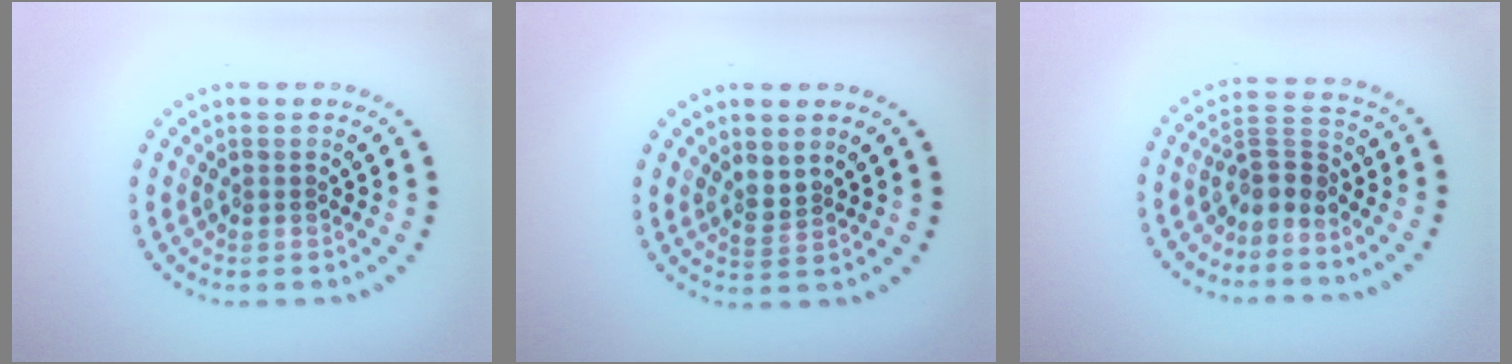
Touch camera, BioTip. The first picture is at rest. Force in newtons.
{"total": 1.7, "press": 1.3, "slide": 1.2}
{"total": 2.6, "press": 1.9, "slide": 1.8}